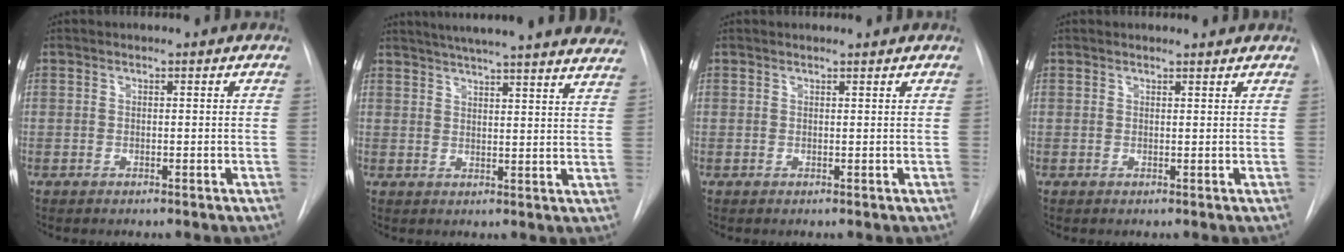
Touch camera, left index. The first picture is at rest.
{"total": 28.2, "force": [25.5, 1.8, 11.9], "torque": [-0.187, -0.050, 0.302]}
{"total": 1.1, "force": [1.1, 0.0, 0.0], "torque": [-0.010, 0.001, 0.017]}
{"total": 2.0, "force": [1.9, 0.3, 0.1], "torque": [-0.012, 0.002, 0.021]}